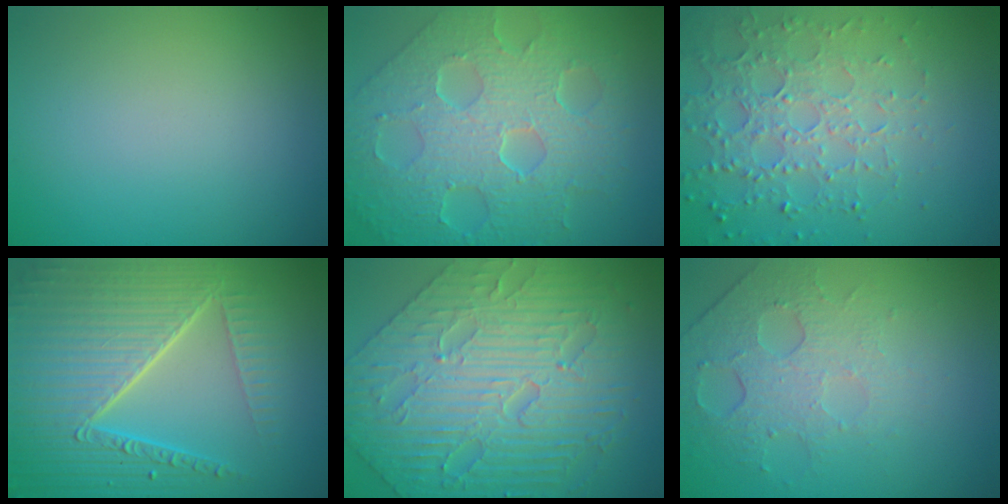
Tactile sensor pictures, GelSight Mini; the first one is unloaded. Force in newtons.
{"total": 8.8, "press": 6.1, "slide": 6.3}
{"total": 4.3, "press": 4.2, "slide": 1.1}
{"total": 9.0, "press": 6.0, "slide": 6.8}
{"total": 8.3, "press": 6.7, "slide": 4.8}
{"total": 4.6, "press": 3.0, "slide": 3.5}